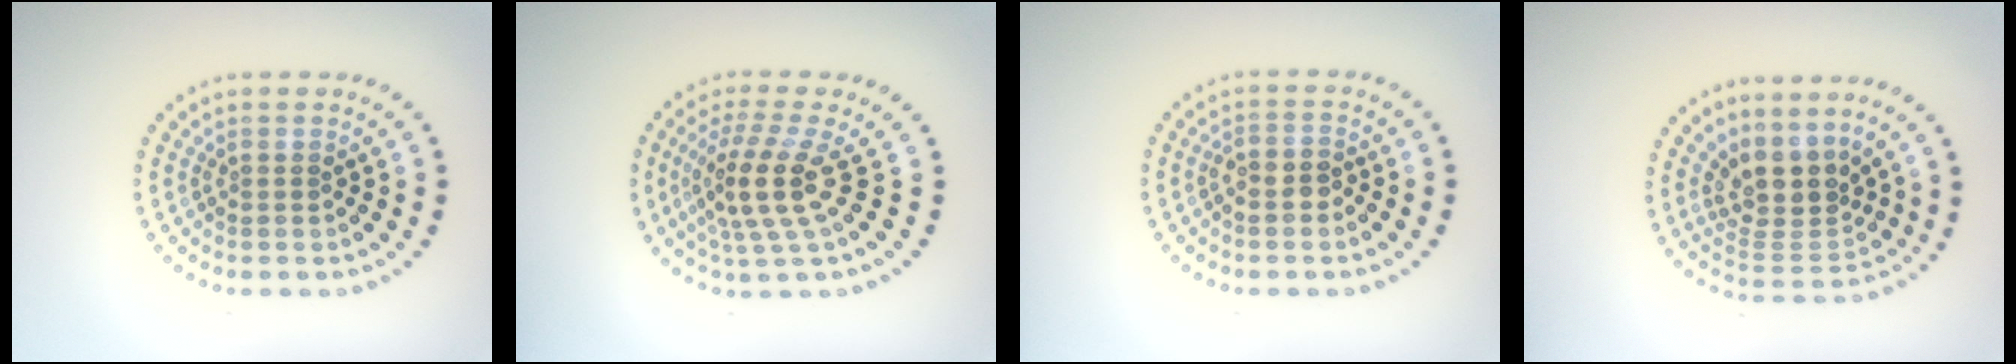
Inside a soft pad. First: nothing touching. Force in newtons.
{"total": 4.4, "press": 3.3, "slide": 2.8}
{"total": 1.6, "press": 1.5, "slide": 0.7}
{"total": 4.0, "press": 3.1, "slide": 2.5}